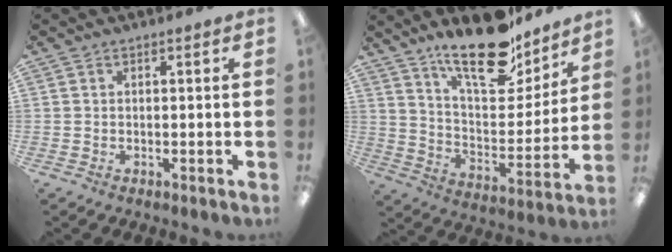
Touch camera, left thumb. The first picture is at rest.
{"total": 19.9, "force": [15.6, 7.1, 10.0], "torque": [-0.161, -0.102, 0.269]}